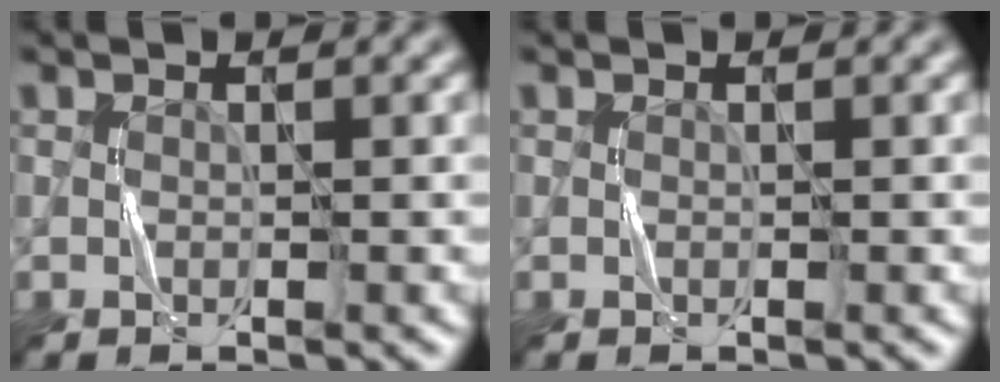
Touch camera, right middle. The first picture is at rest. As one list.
[{"total": 0.0}]